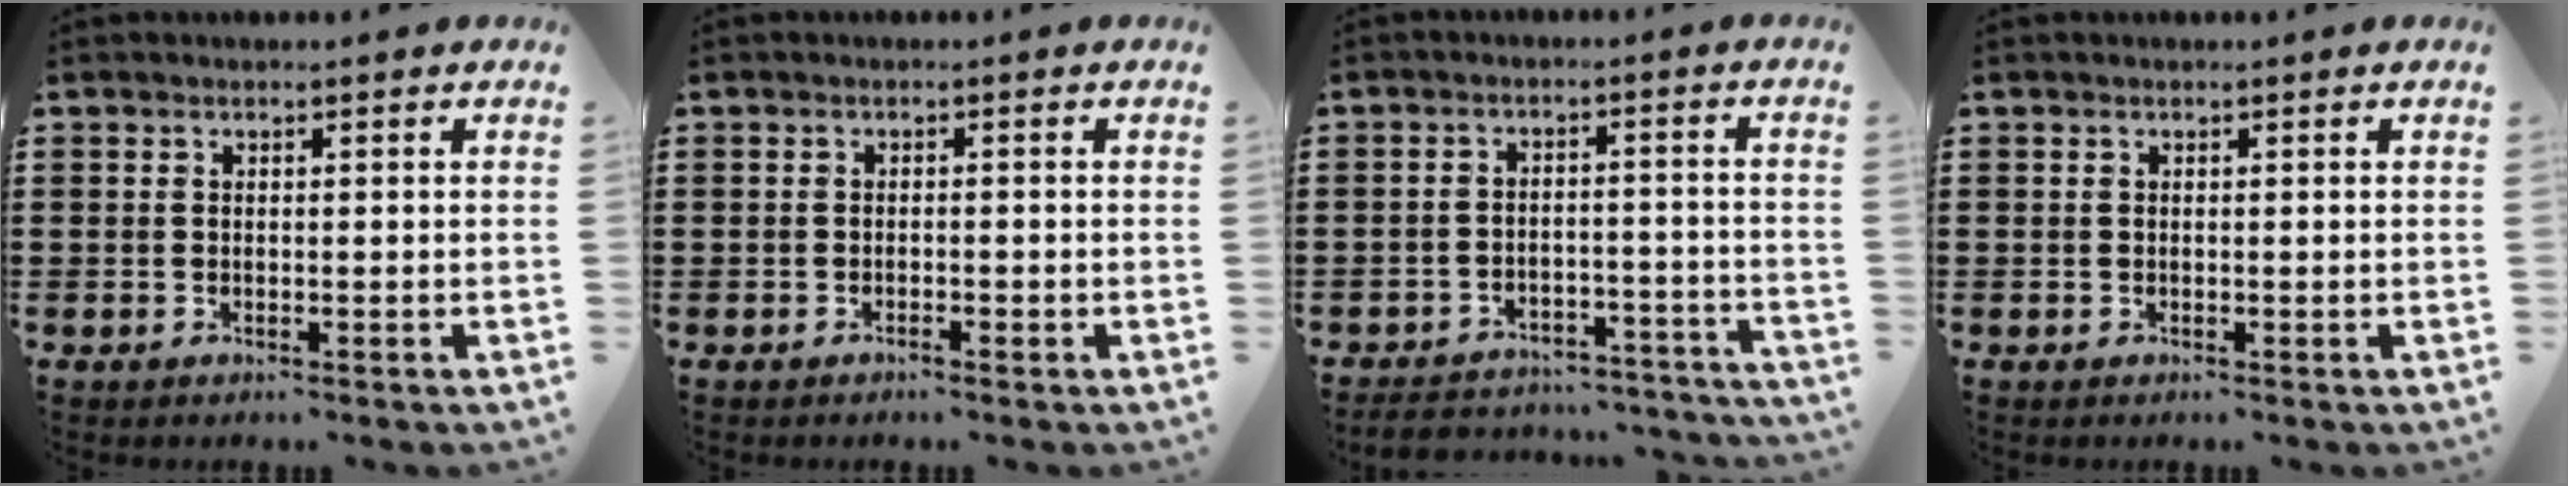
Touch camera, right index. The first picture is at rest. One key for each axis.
{"total": 0.8, "fx": -0.7, "fy": 0.0, "fz": 0.4, "tx": -0.009, "ty": -0.002, "tz": -0.014}
{"total": 4.6, "fx": -4.5, "fy": 0.7, "fz": 0.8, "tx": -0.023, "ty": 0.002, "tz": -0.093}
{"total": 0.0}